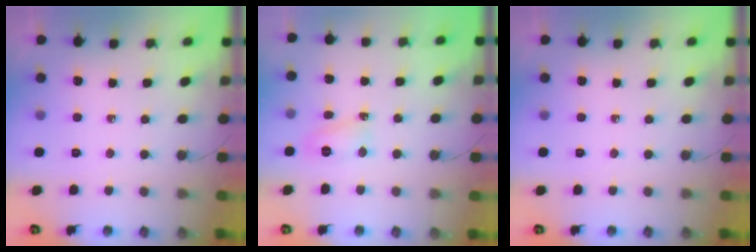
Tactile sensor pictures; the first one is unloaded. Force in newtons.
{"total": 8.0, "press": 8.0, "slide": 0.7}
{"total": 0.0}